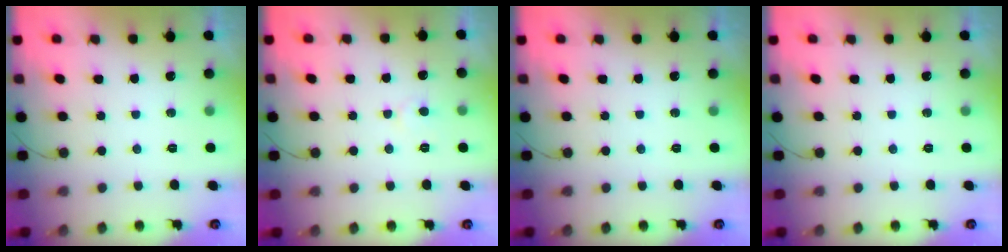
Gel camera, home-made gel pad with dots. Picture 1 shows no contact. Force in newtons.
{"total": 3.1, "press": 3.1, "slide": 0.3}
{"total": 0.0}
{"total": 0.0}